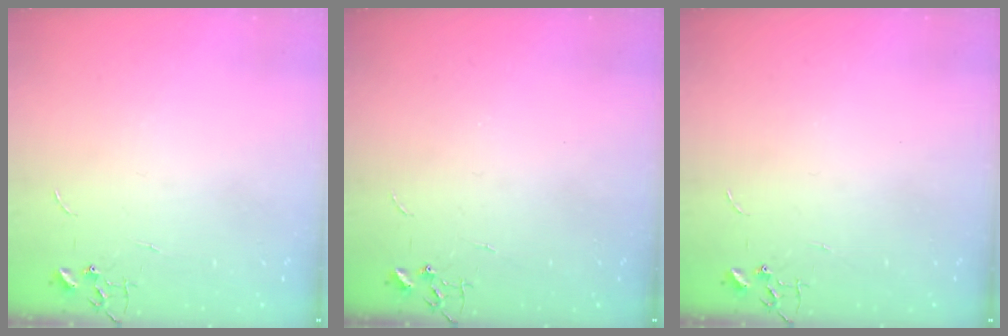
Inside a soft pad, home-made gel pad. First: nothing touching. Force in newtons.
{"total": 0.0}
{"total": 0.0}